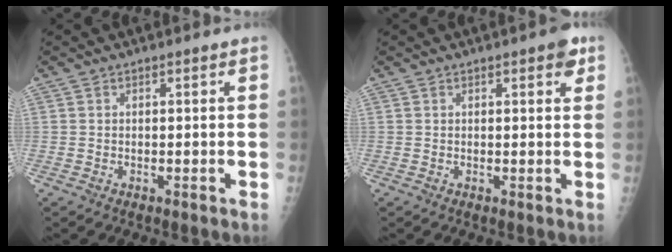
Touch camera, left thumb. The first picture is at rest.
{"total": 2.9, "force": [1.5, 1.0, 2.2], "torque": [-0.017, -0.002, 0.014]}